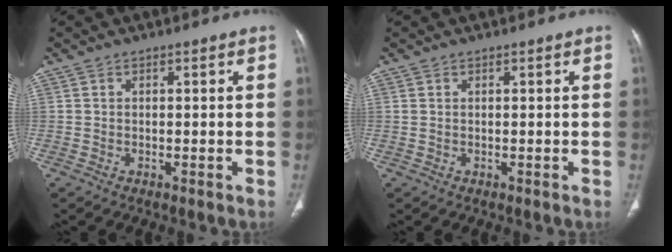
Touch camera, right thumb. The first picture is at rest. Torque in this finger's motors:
{"motor_torque": [-0.06, -0.20, -0.35, 0.22, 0.04]}